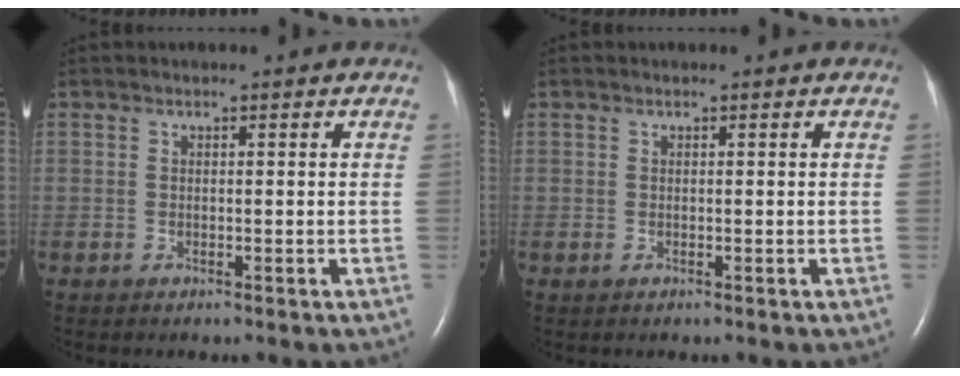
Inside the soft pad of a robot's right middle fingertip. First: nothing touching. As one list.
[{"total": 0.0}]